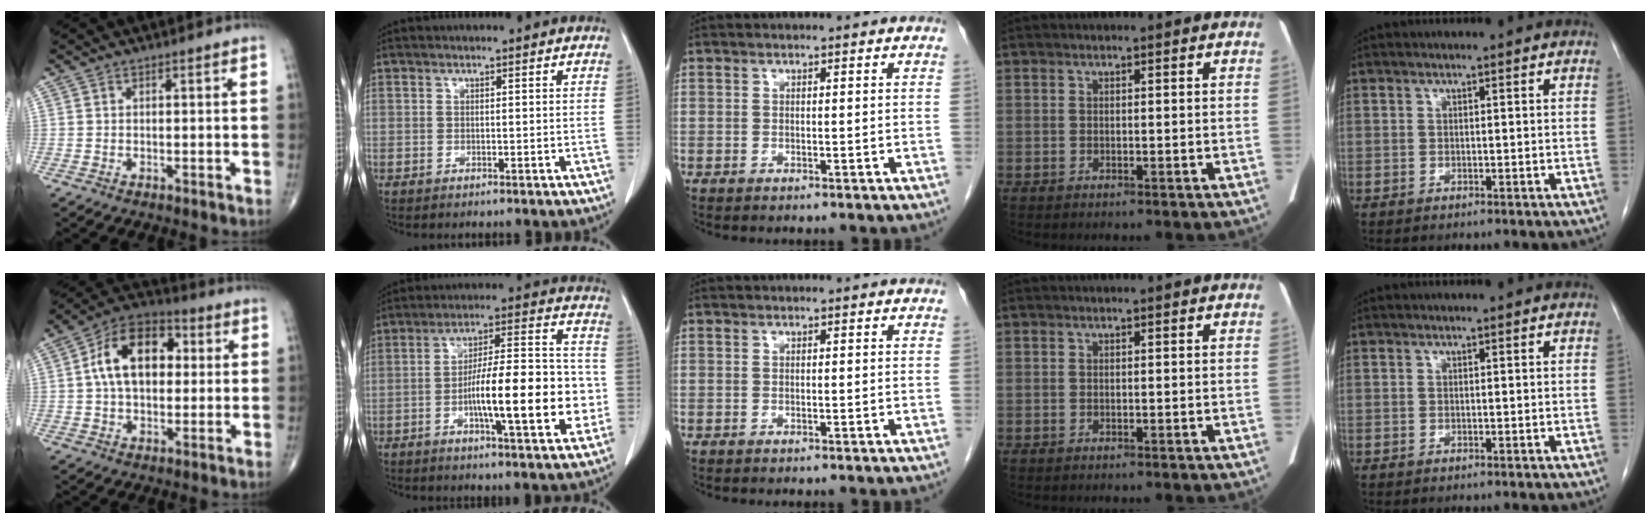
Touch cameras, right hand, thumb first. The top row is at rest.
{"thumb": {"total": 14.8, "force": [2.3, 9.4, 11.2], "torque": [-0.165, 0.024, 0.030]}, "index": {"total": 16.2, "force": [-3.5, 3.3, 15.5], "torque": [-0.245, 0.018, -0.053]}}